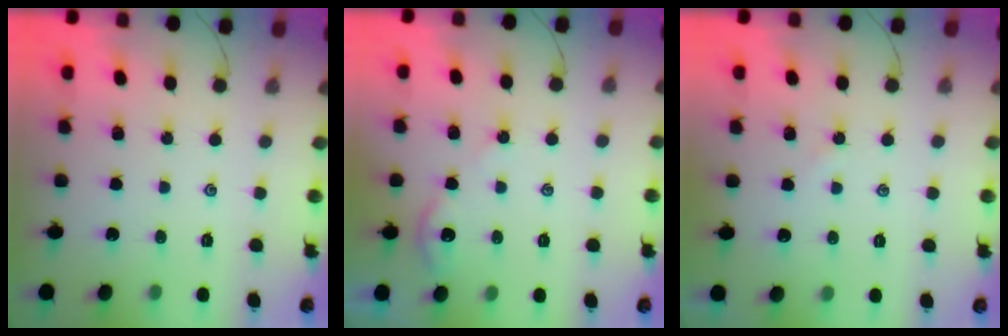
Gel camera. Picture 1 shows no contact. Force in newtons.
{"total": 2.9, "press": 2.9, "slide": 0.3}
{"total": 2.7, "press": 2.7, "slide": 0.4}